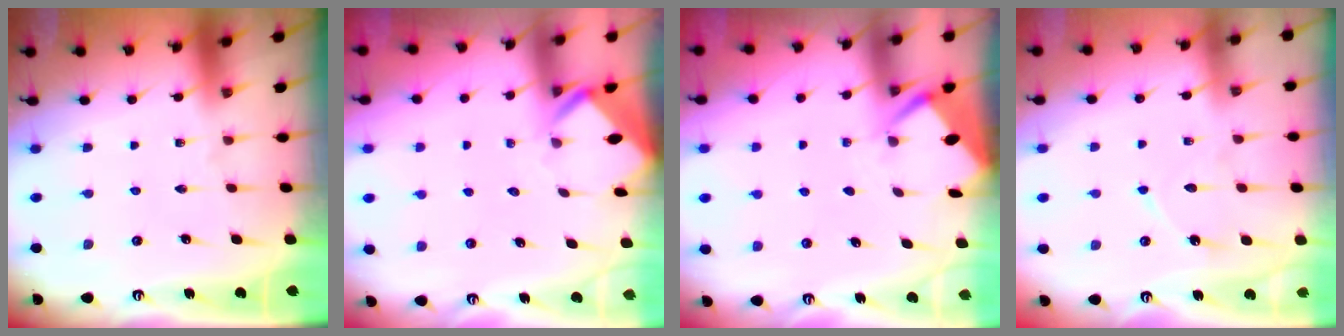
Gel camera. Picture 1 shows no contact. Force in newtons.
{"total": 2.5, "press": 2.4, "slide": 0.3}
{"total": 2.6, "press": 2.6, "slide": 0.4}
{"total": 6.1, "press": 6.1, "slide": 0.7}